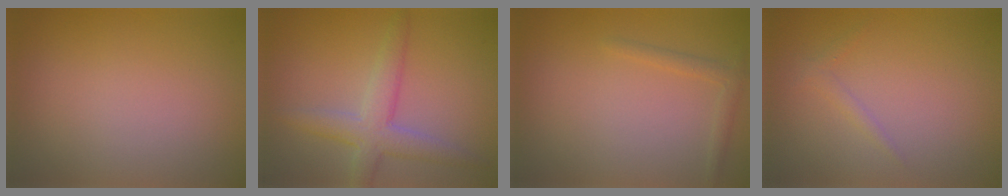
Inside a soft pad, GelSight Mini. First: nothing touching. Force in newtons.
{"total": 4.1, "press": 4.1, "slide": 0.4}
{"total": 1.2, "press": 1.2, "slide": 0.1}
{"total": 0.9, "press": 0.9, "slide": 0.0}